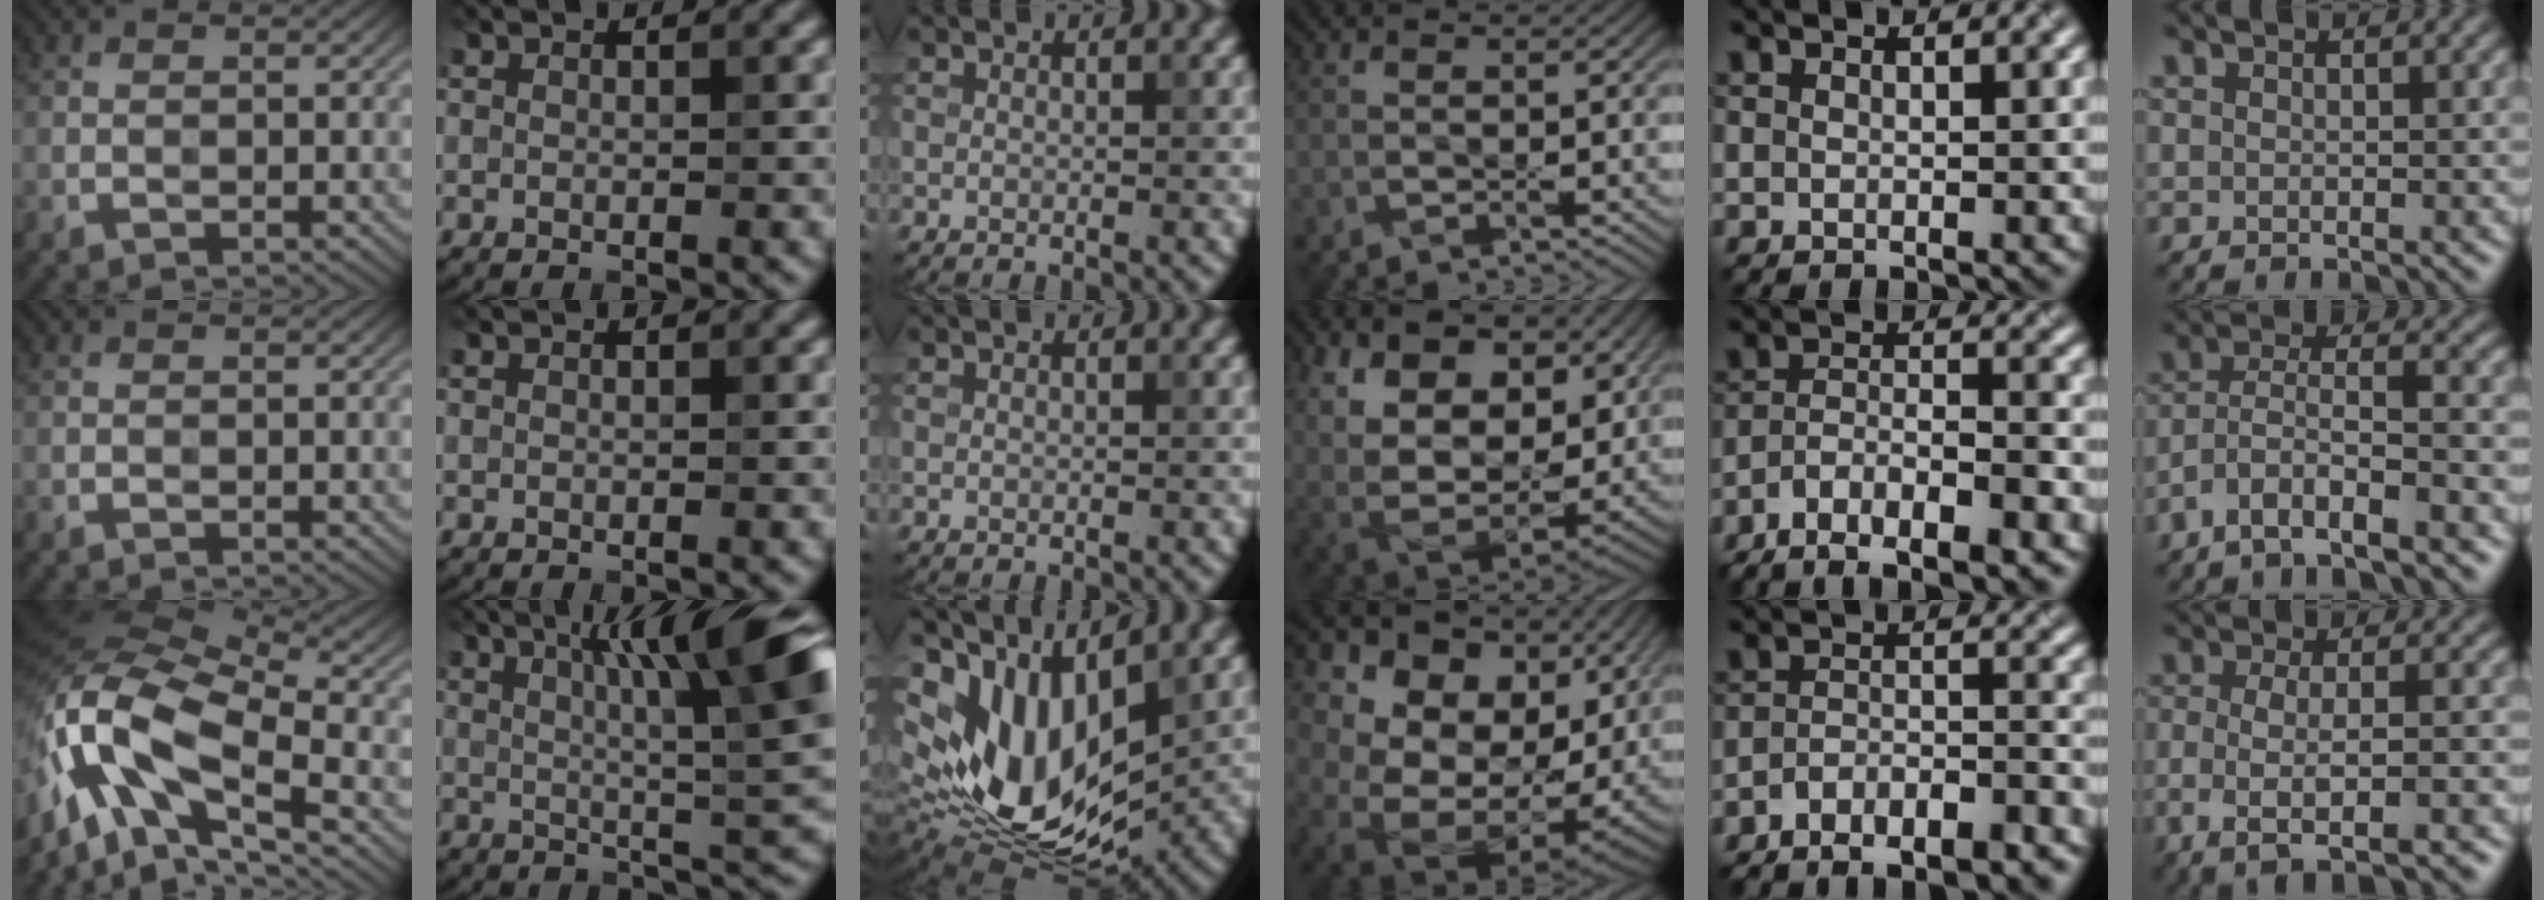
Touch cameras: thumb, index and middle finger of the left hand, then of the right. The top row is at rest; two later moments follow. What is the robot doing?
{"motion": "wipe", "object": "glasses"}